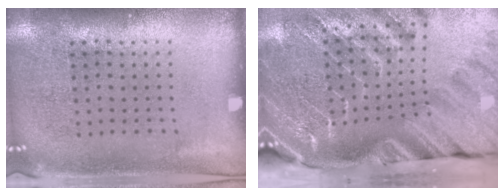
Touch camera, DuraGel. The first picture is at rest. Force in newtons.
{"total": 4.4, "press": 3.3, "slide": 2.9}